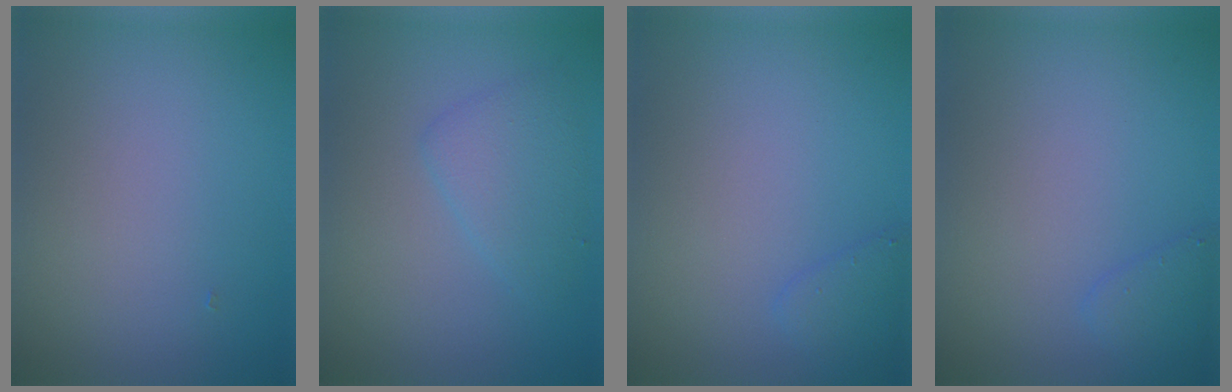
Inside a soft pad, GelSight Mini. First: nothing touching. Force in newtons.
{"total": 2.6, "press": 2.6, "slide": 0.1}
{"total": 1.5, "press": 1.5, "slide": 0.1}
{"total": 1.5, "press": 1.5, "slide": 0.1}